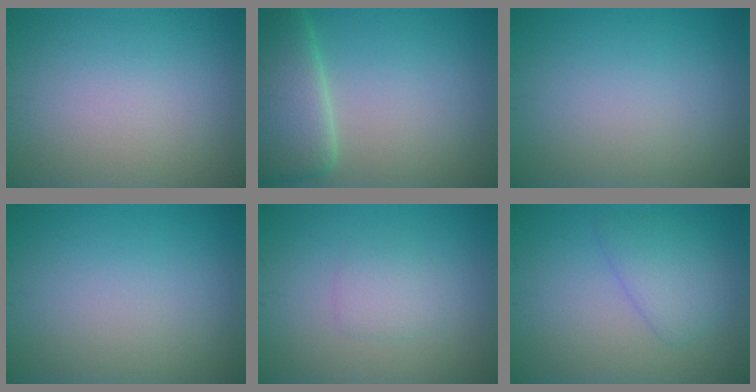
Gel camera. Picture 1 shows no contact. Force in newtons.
{"total": 7.2, "press": 7.1, "slide": 0.3}
{"total": 0.0}
{"total": 0.0}
{"total": 1.6, "press": 1.6, "slide": 0.1}
{"total": 3.0, "press": 3.0, "slide": 0.2}